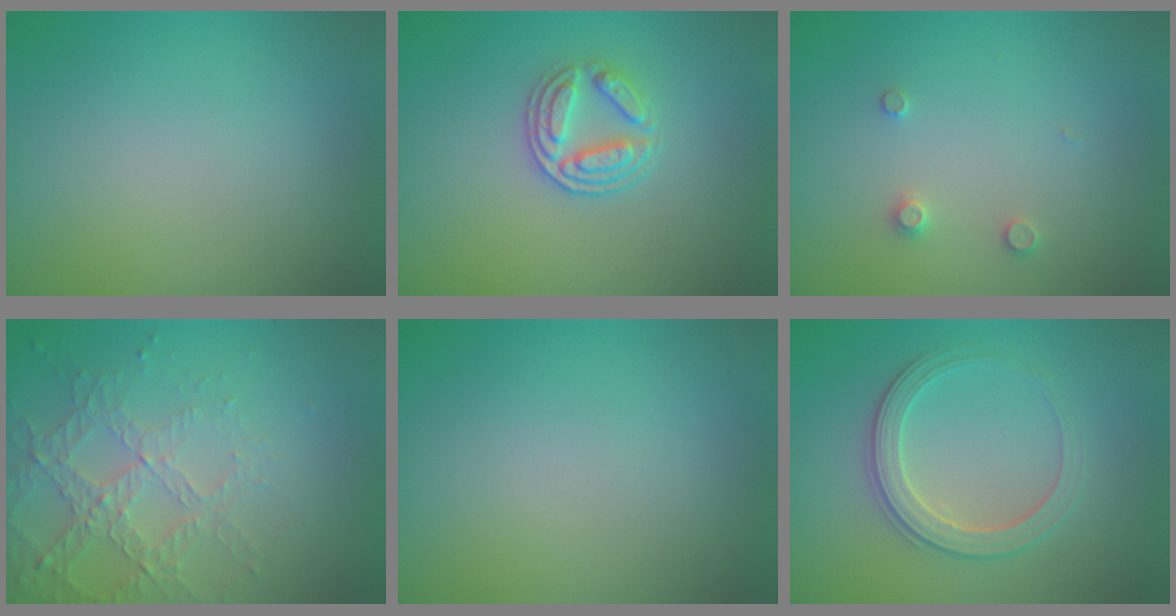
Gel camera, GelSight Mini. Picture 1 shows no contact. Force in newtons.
{"total": 3.0, "press": 2.7, "slide": 1.2}
{"total": 1.0, "press": 1.0, "slide": 0.2}
{"total": 4.5, "press": 3.1, "slide": 3.2}
{"total": 0.0}
{"total": 3.1, "press": 2.9, "slide": 1.1}